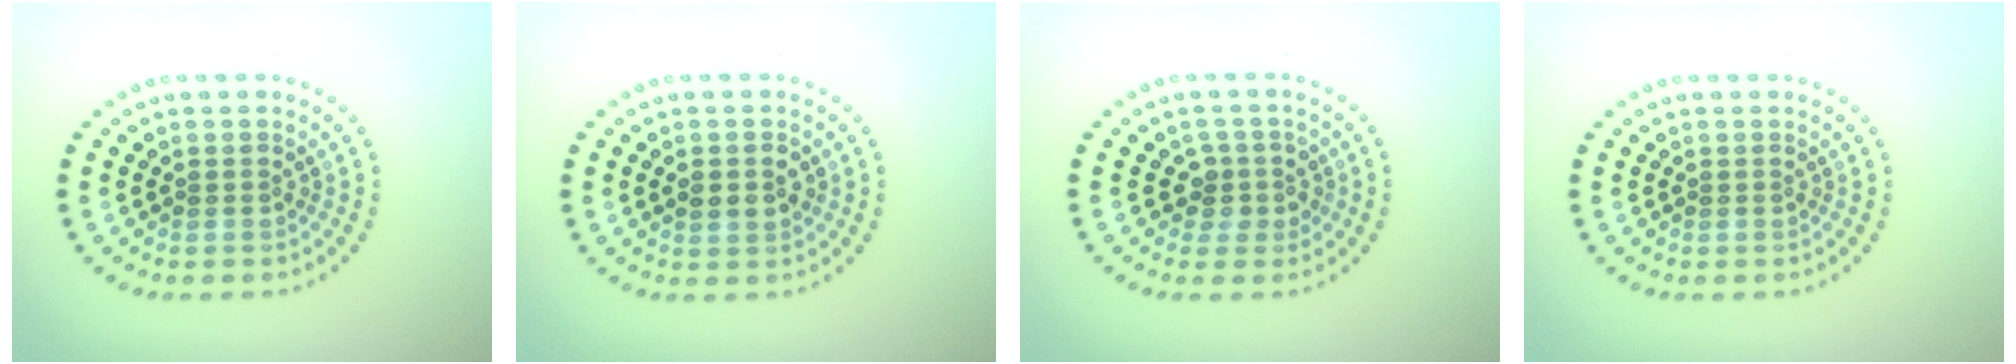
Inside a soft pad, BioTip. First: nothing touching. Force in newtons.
{"total": 2.3, "press": 2.3, "slide": 0.2}
{"total": 2.2, "press": 1.8, "slide": 1.2}
{"total": 0.0}